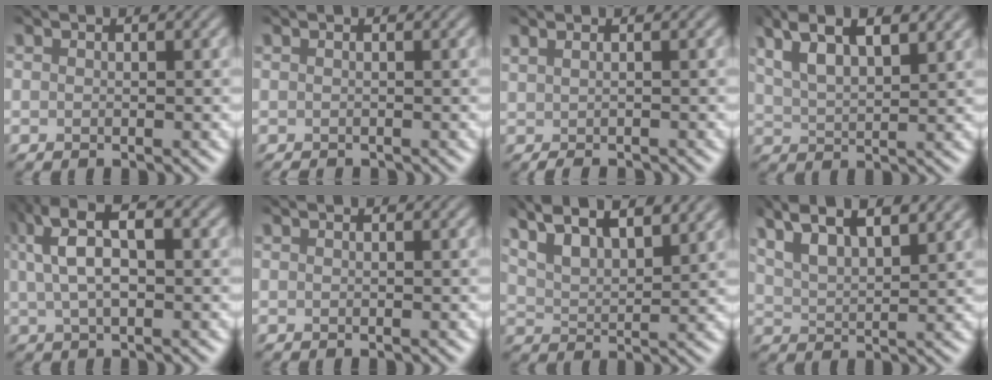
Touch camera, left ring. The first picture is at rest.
{"total": 0.0}
{"total": 1.0, "force": [0.0, 0.2, 1.0], "torque": [-0.017, 0.000, 0.005]}
{"total": 6.3, "force": [3.7, 2.3, 4.6], "torque": [-0.092, 0.022, 0.061]}
{"total": 6.8, "force": [2.0, 2.9, 5.9], "torque": [-0.110, 0.022, 0.031]}
{"total": 0.0}
{"total": 9.1, "force": [6.3, 3.4, 5.6], "torque": [-0.107, 0.037, 0.092]}
{"total": 7.6, "force": [5.0, 2.7, 5.0], "torque": [-0.095, 0.030, 0.070]}